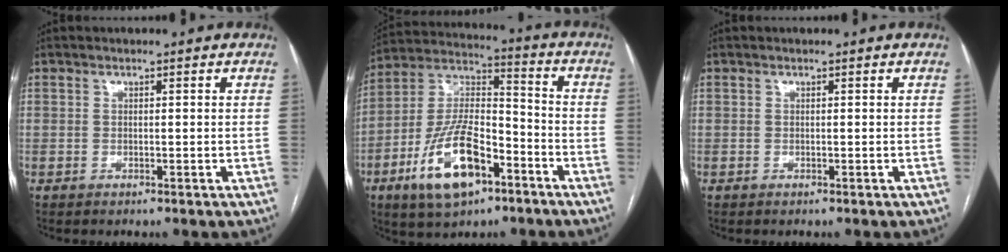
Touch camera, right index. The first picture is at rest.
{"total": 16.0, "force": [-7.7, 6.6, 12.3], "torque": [-0.249, 0.009, -0.135]}
{"total": 0.0}